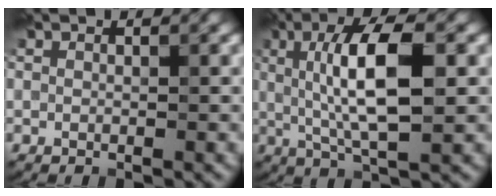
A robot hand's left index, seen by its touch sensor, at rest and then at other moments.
{"total": 7.8, "force": [0.8, 2.2, 7.4], "torque": [-0.123, 0.005, 0.011]}